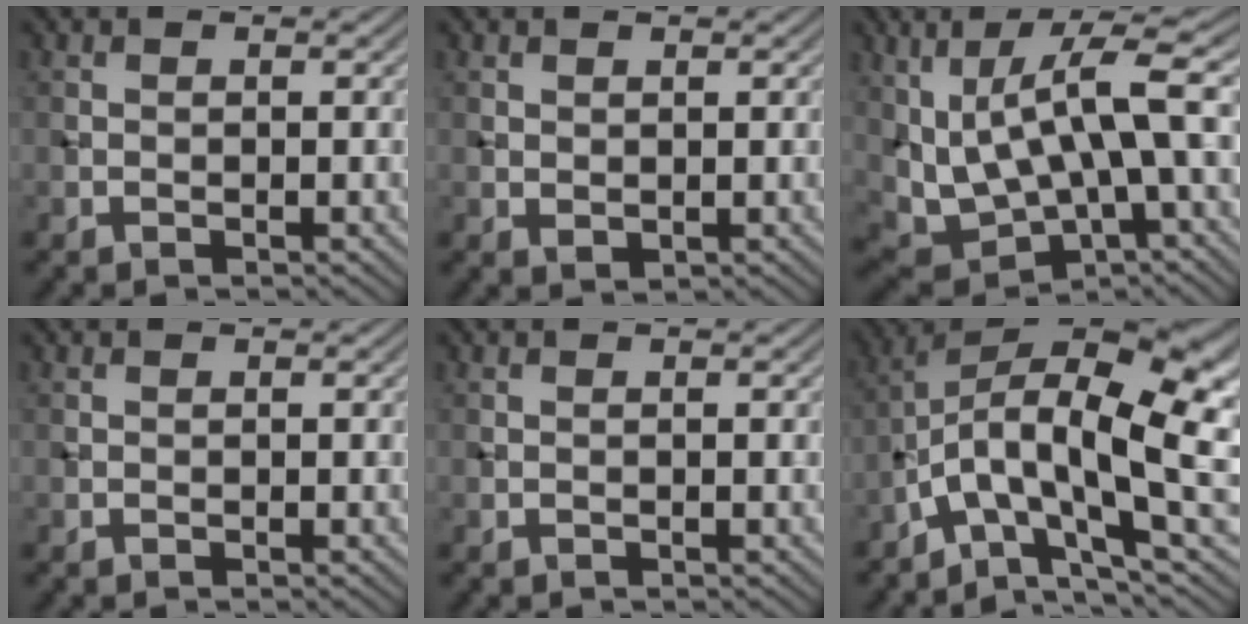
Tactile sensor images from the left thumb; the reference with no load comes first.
{"total": 1.0, "force": [0.5, 0.6, 0.5], "torque": [-0.012, -0.003, 0.015]}
{"total": 13.8, "force": [3.1, 4.8, 12.6], "torque": [-0.251, -0.007, 0.069]}
{"total": 0.0}
{"total": 0.0}
{"total": 15.1, "force": [-2.7, 5.3, 13.9], "torque": [-0.231, 0.014, -0.053]}